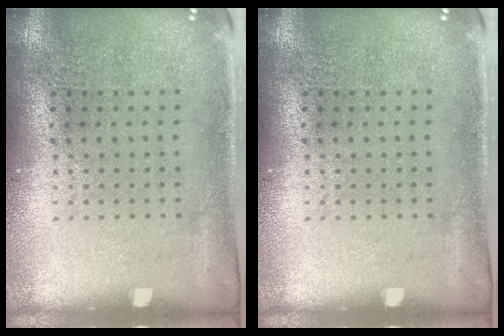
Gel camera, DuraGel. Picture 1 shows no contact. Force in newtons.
{"total": 0.0}